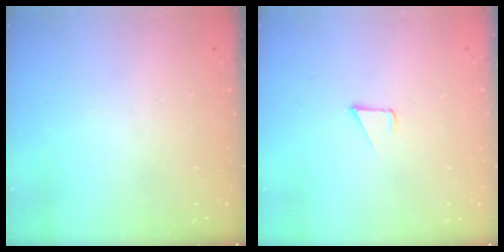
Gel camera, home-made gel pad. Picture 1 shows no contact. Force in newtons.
{"total": 3.5, "press": 3.5, "slide": 0.2}